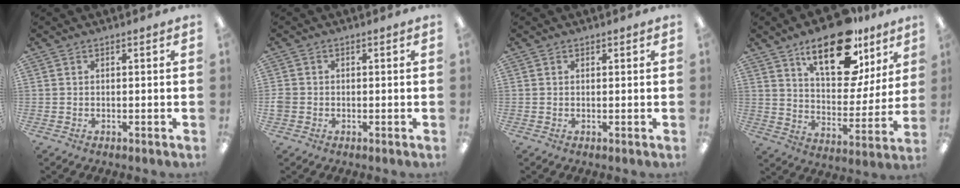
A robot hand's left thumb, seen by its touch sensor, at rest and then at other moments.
{"total": 1.8, "force": [-0.6, 1.7, 0.2], "torque": [-0.001, 0.003, -0.012]}
{"total": 0.5, "force": [0.2, 0.2, -0.5], "torque": [0.009, 0.001, 0.003]}
{"total": 21.4, "force": [13.3, 10.2, 13.3], "torque": [-0.192, -0.068, 0.223]}